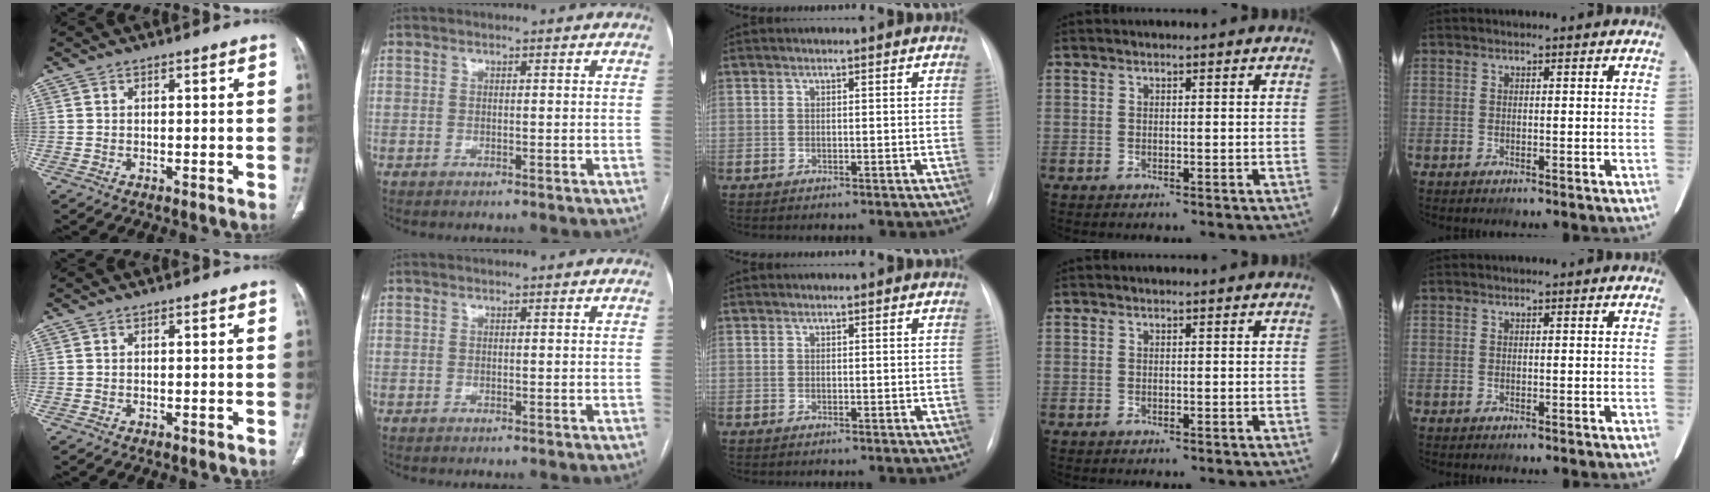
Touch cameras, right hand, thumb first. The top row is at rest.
{}